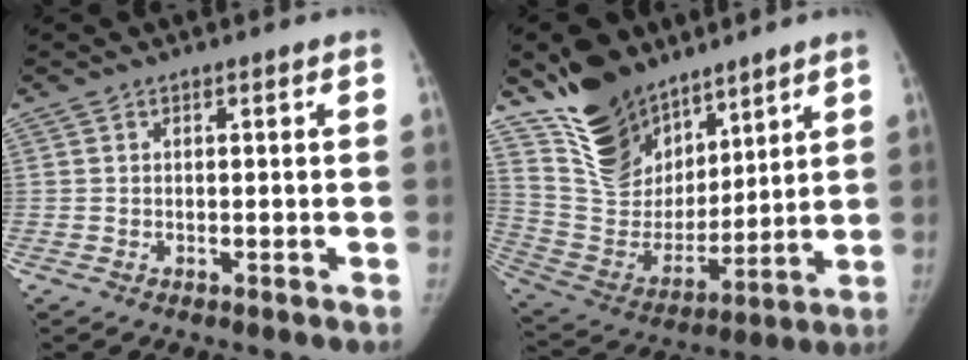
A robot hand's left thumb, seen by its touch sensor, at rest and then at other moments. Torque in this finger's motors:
{"motor_torque": [0.26, 0.14, 1.39, -1.38, 0.08]}